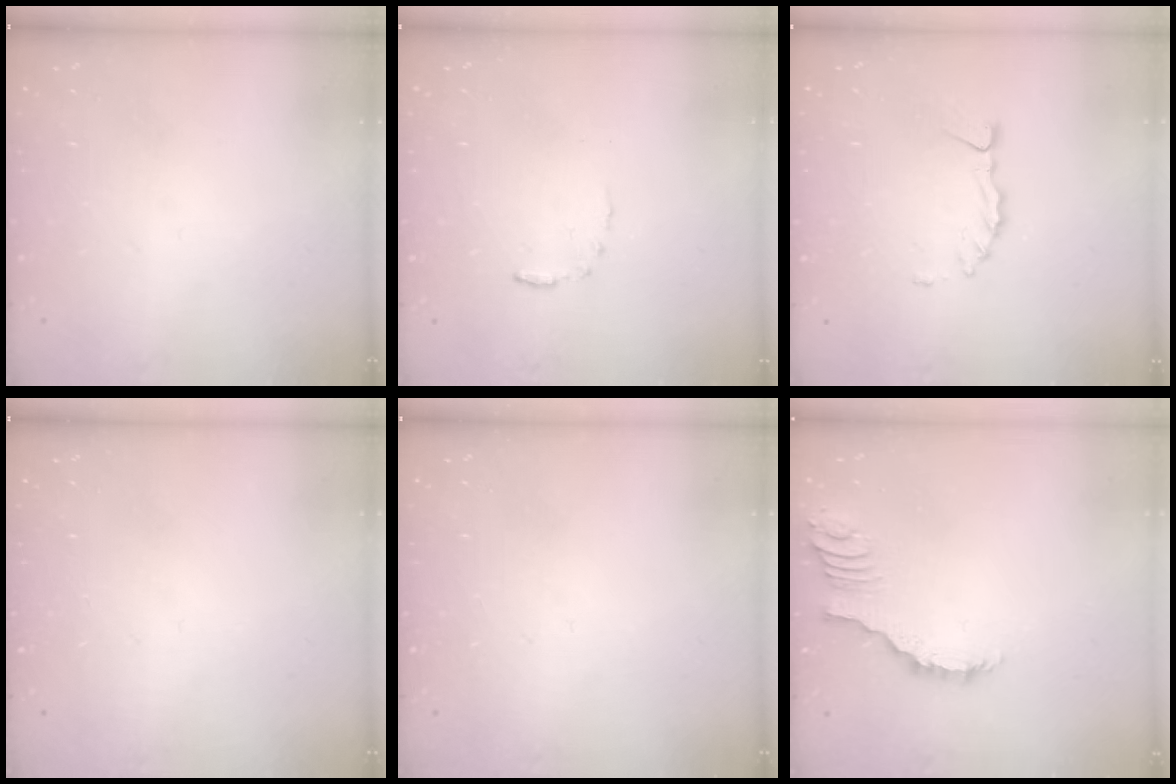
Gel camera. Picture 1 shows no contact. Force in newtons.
{"total": 4.5, "press": 4.4, "slide": 0.6}
{"total": 1.5, "press": 1.5, "slide": 0.3}
{"total": 0.0}
{"total": 0.0}
{"total": 2.2, "press": 2.1, "slide": 0.4}